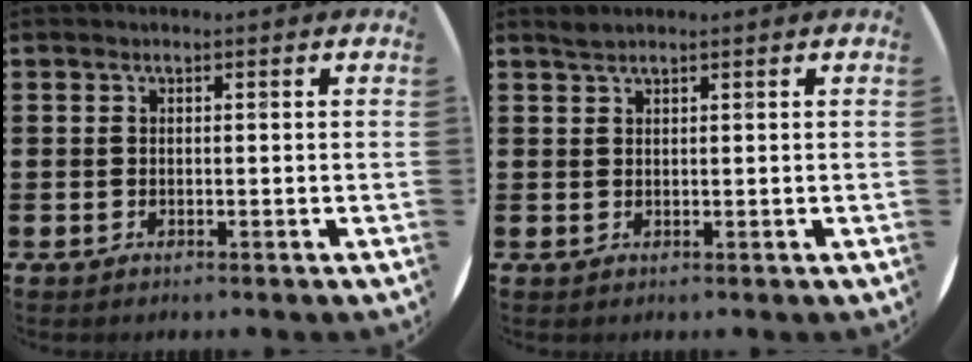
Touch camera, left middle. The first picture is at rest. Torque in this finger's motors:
{"motor_torque": [0.27, -0.25, 0.00, 0.00]}